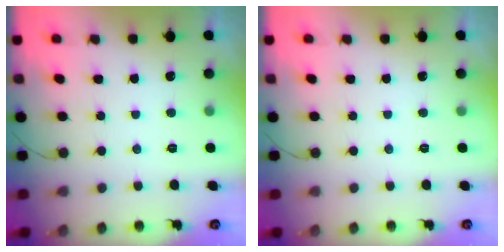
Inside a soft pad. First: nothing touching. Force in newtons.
{"total": 0.0}